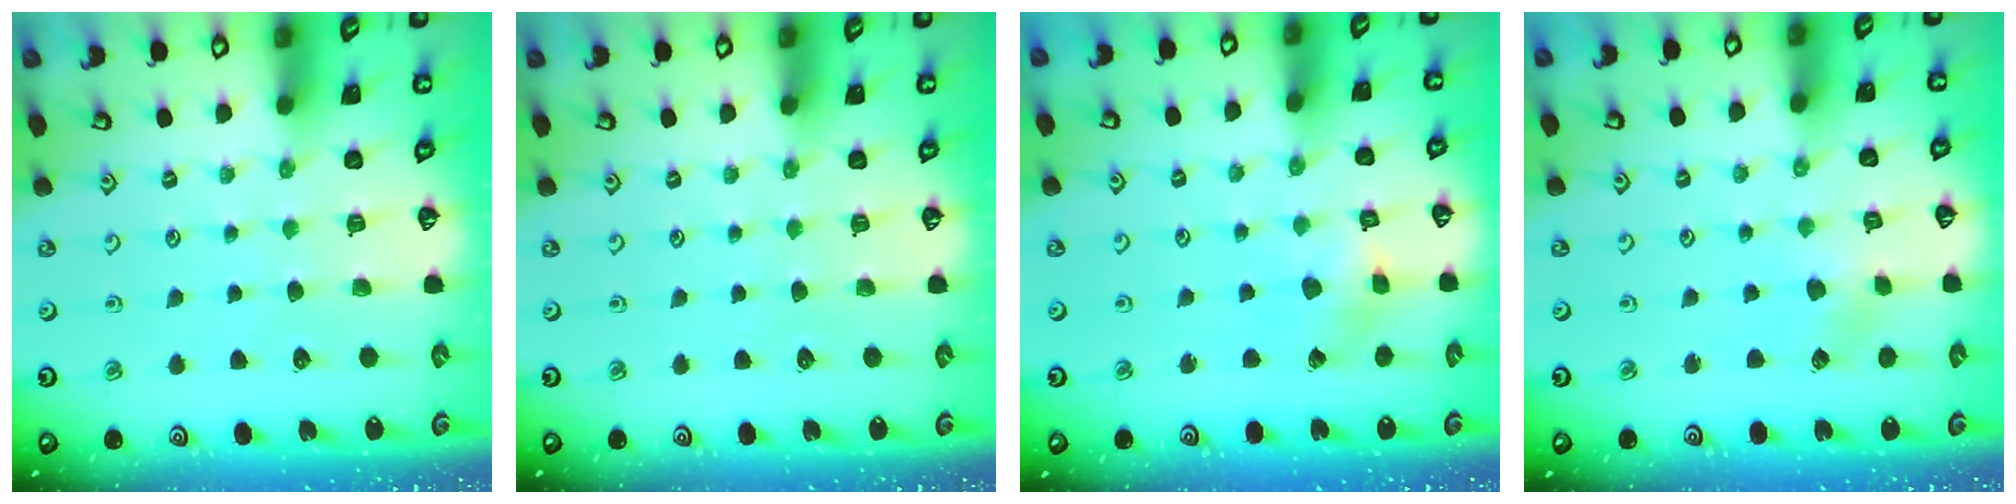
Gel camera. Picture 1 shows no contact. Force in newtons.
{"total": 0.0}
{"total": 2.4, "press": 2.4, "slide": 0.5}
{"total": 2.4, "press": 2.4, "slide": 0.3}